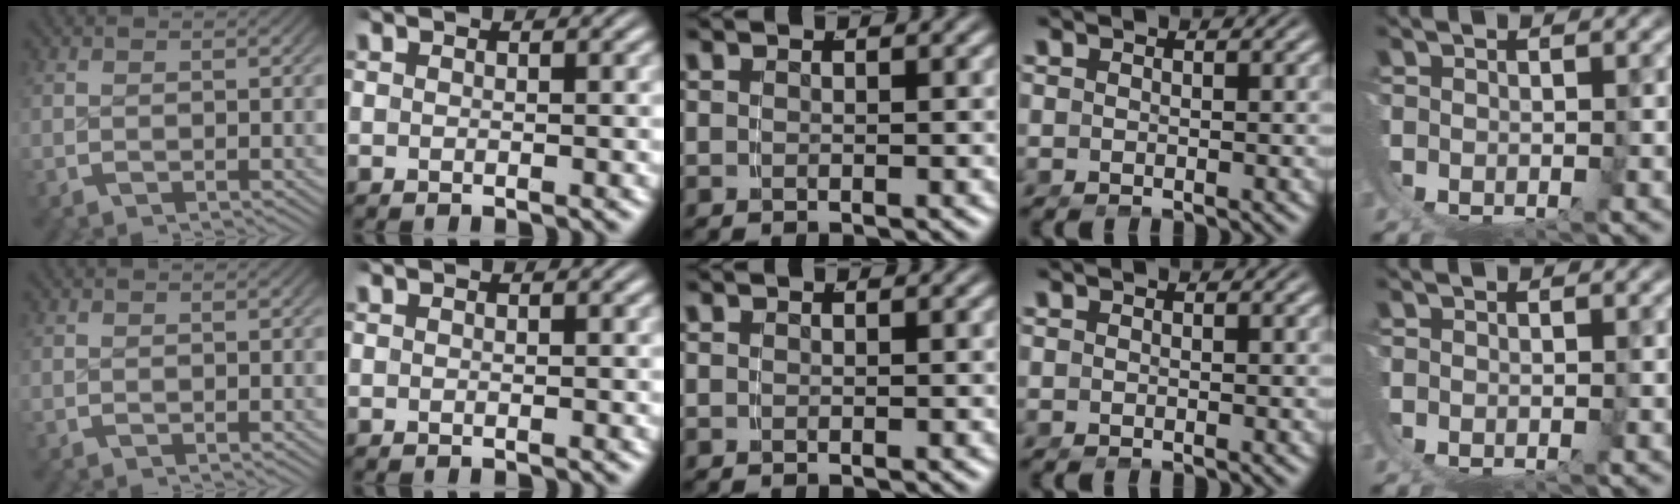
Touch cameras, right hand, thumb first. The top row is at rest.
{}